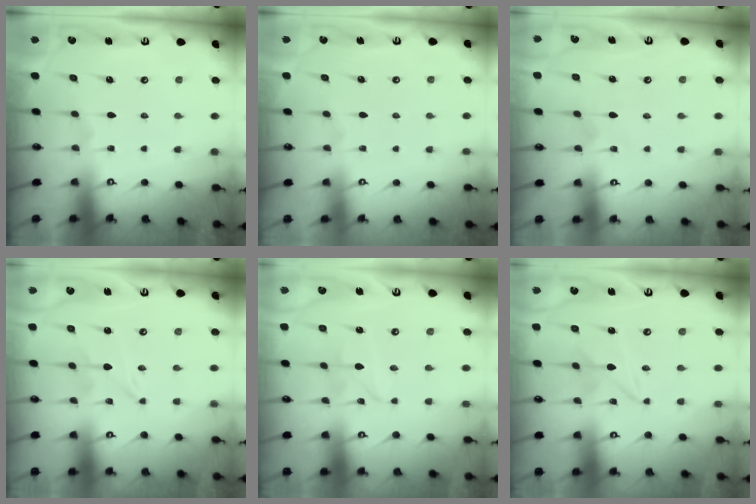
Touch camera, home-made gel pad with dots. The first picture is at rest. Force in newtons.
{"total": 0.0}
{"total": 2.6, "press": 2.6, "slide": 0.3}
{"total": 0.0}
{"total": 3.2, "press": 3.2, "slide": 0.3}
{"total": 2.0, "press": 2.0, "slide": 0.3}